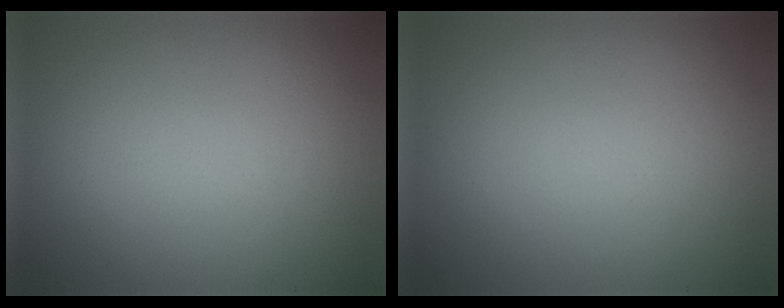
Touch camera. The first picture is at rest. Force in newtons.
{"total": 0.0}